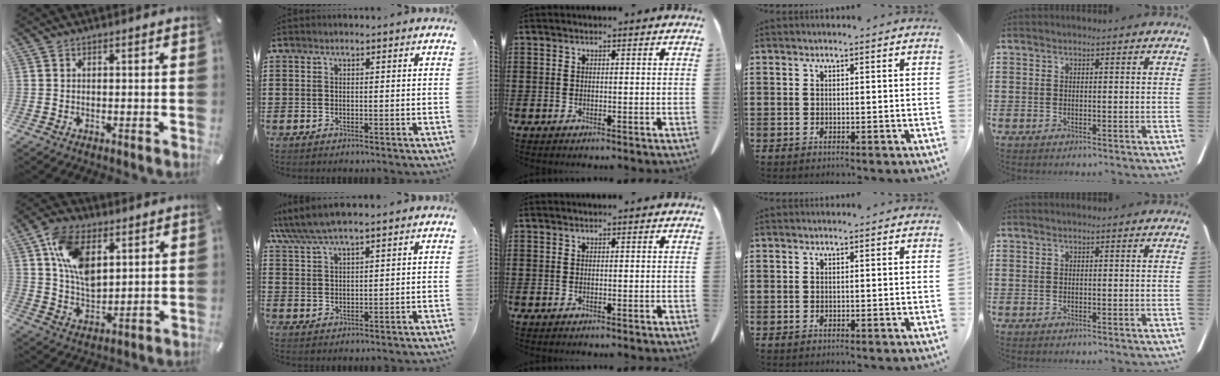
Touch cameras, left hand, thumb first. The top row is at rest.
{"thumb": {"total": 13.0, "force": [5.0, 8.2, 8.8], "torque": [-0.184, -0.006, 0.092]}, "index": {"total": 4.7, "force": [4.0, 0.8, 2.4], "torque": [-0.059, -0.007, 0.072]}}